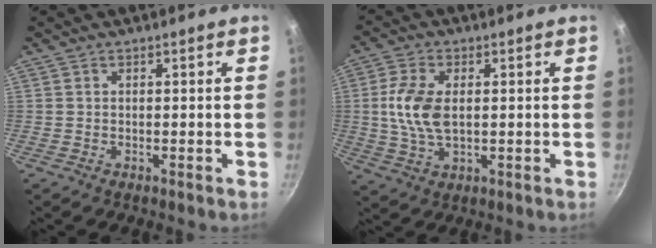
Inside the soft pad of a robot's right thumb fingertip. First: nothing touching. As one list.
[{"total": 9.1, "force": [0.8, 5.0, 7.5], "torque": [-0.154, 0.003, 0.014]}]